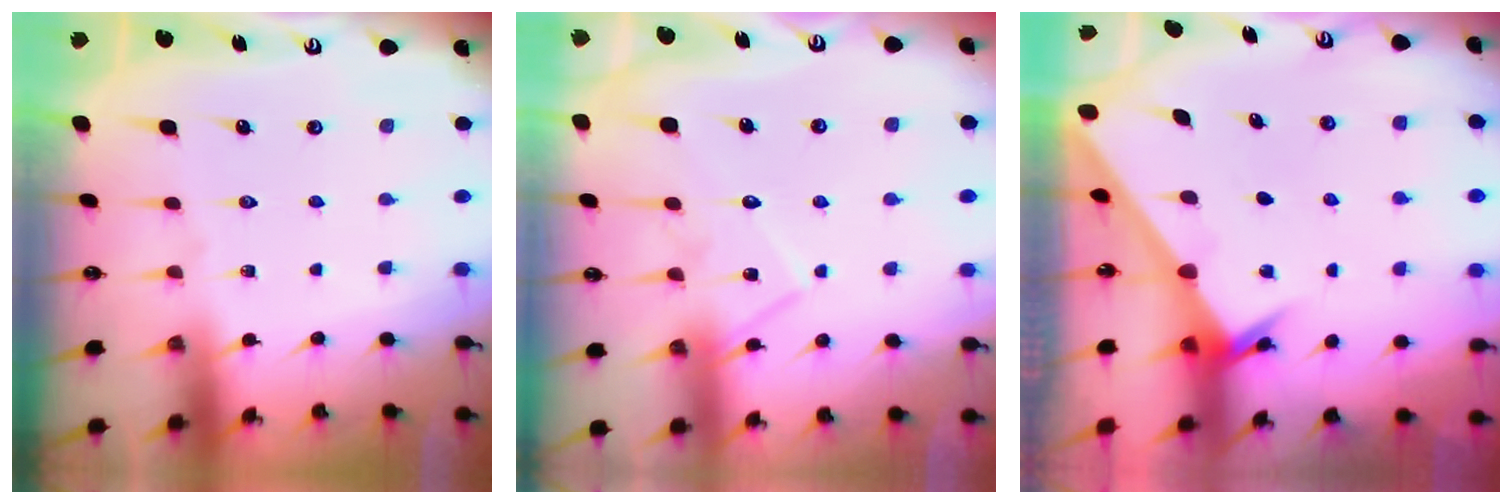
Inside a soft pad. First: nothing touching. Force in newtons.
{"total": 11.2, "press": 11.1, "slide": 0.8}
{"total": 2.5, "press": 2.5, "slide": 0.2}